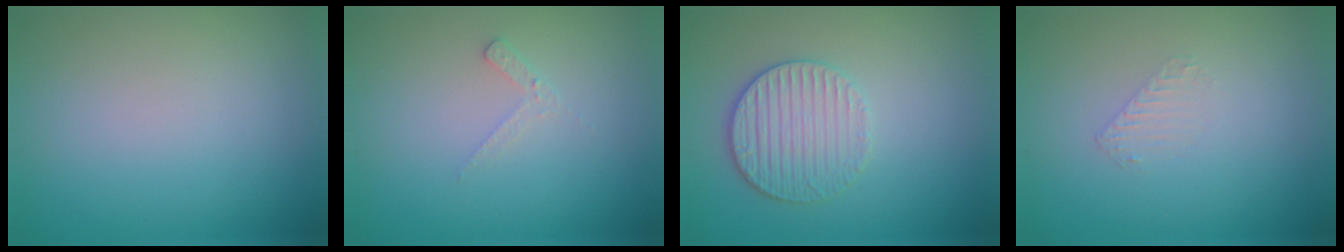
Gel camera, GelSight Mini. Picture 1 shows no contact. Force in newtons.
{"total": 1.2, "press": 1.1, "slide": 0.3}
{"total": 3.4, "press": 3.2, "slide": 1.1}
{"total": 0.6, "press": 0.4, "slide": 0.5}